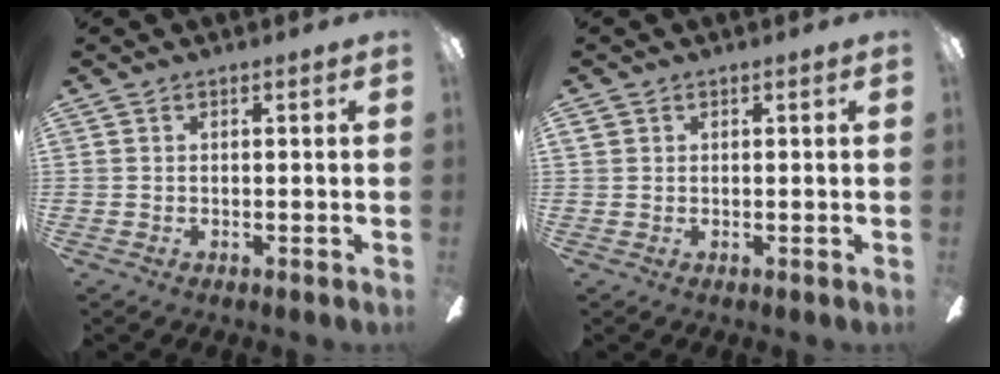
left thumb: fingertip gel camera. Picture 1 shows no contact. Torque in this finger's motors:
{"motor_torque": [-0.09, -0.20, 0.25, 0.06, 0.00]}